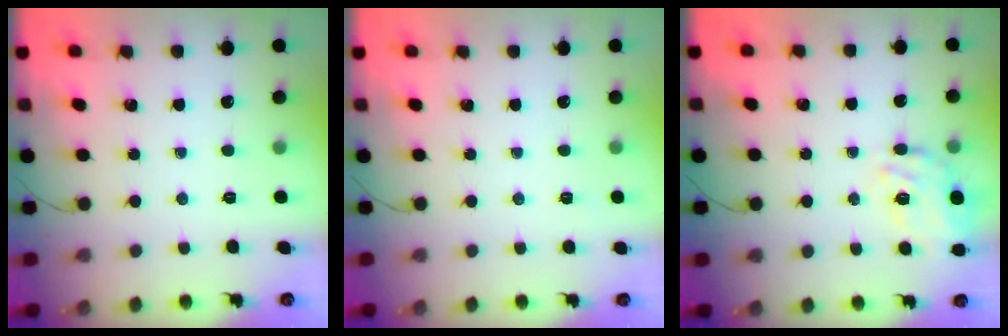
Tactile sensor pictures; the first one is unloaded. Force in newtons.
{"total": 2.4, "press": 2.1, "slide": 1.2}
{"total": 11.0, "press": 10.7, "slide": 2.8}